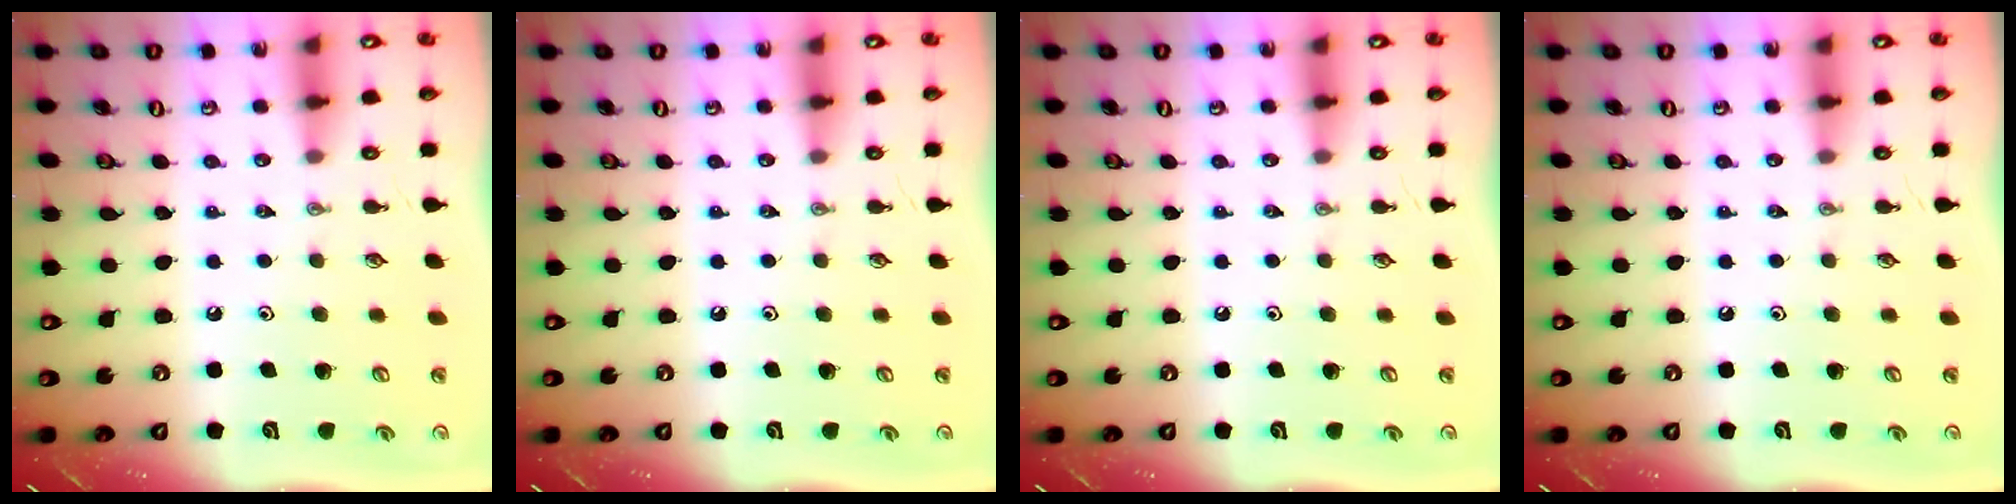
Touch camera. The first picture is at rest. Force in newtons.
{"total": 0.0}
{"total": 0.0}
{"total": 0.0}